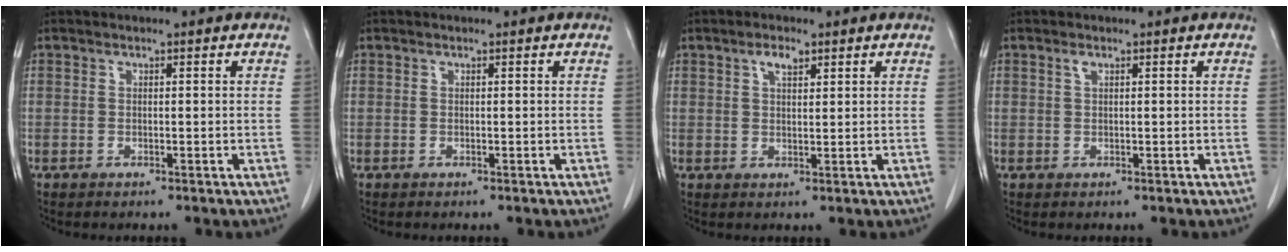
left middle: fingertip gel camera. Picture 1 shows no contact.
{"total": 0.0}
{"total": 2.5, "force": [1.5, 1.0, 1.8], "torque": [-0.036, 0.002, 0.027]}
{"total": 0.7, "force": [0.4, 0.2, 0.5], "torque": [-0.012, 0.003, 0.006]}